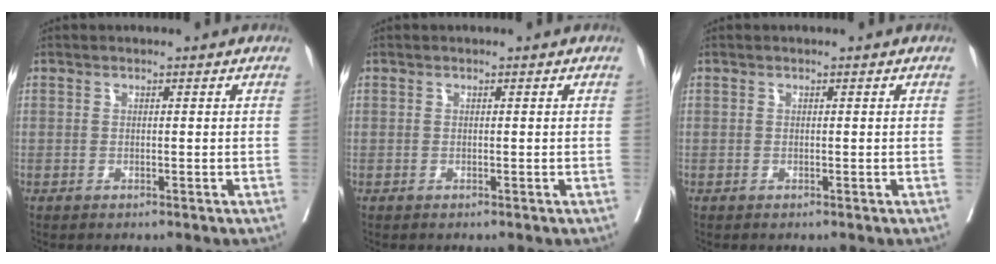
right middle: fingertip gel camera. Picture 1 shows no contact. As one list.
[{"total": 0.0}, {"total": 0.0}]